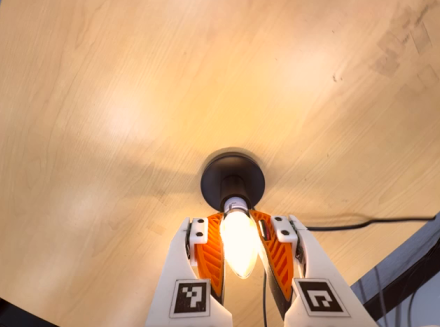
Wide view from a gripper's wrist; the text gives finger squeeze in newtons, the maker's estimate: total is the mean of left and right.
{"total": 25.5, "left": 27.1, "right": 23.8}